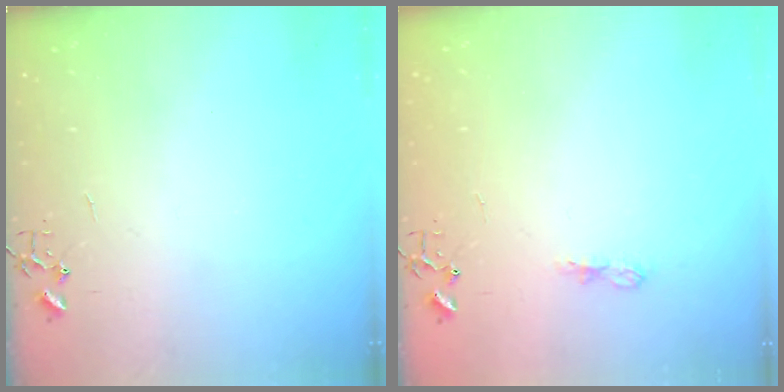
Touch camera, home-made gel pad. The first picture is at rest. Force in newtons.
{"total": 6.2, "press": 6.2, "slide": 0.8}